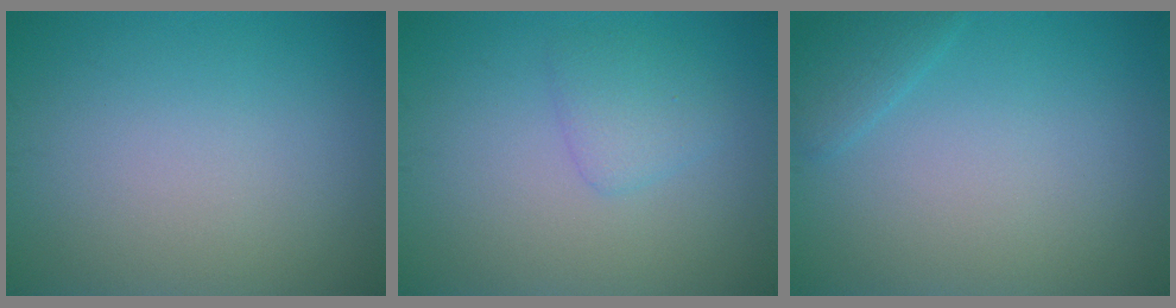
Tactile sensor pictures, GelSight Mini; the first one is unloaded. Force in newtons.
{"total": 1.9, "press": 1.9, "slide": 0.2}
{"total": 1.5, "press": 1.5, "slide": 0.0}